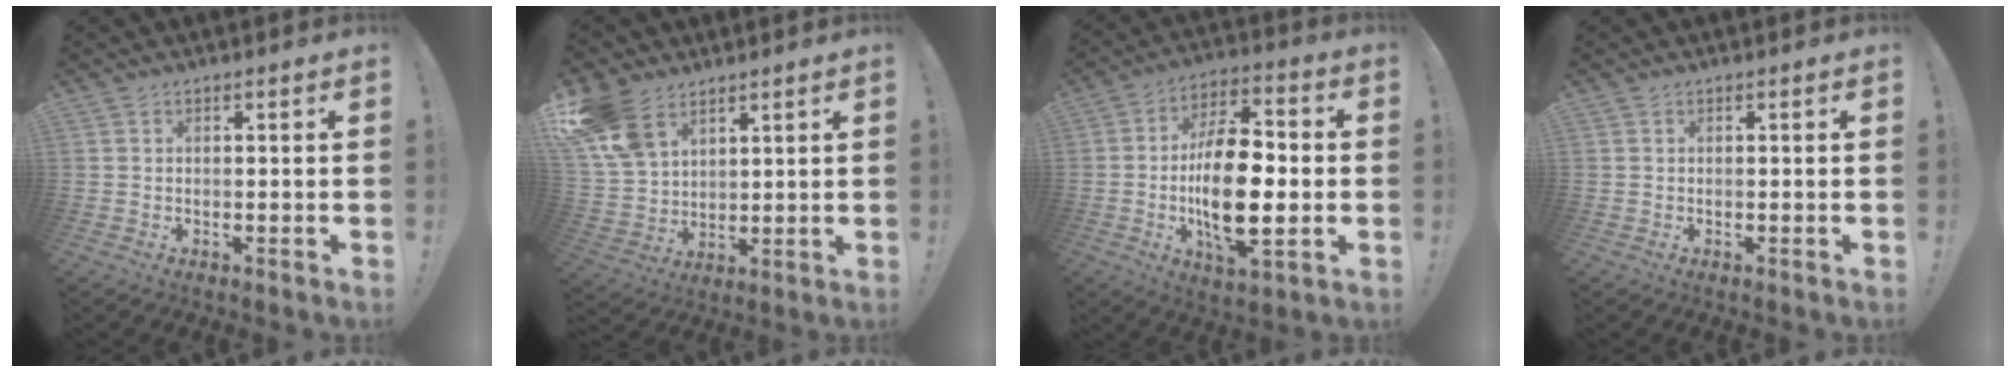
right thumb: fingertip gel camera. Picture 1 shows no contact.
{"total": 13.8, "force": [8.5, 8.7, 6.4], "torque": [-0.129, -0.039, 0.170]}
{"total": 19.4, "force": [-2.7, 9.2, 16.8], "torque": [-0.299, 0.003, -0.047]}
{"total": 0.0}